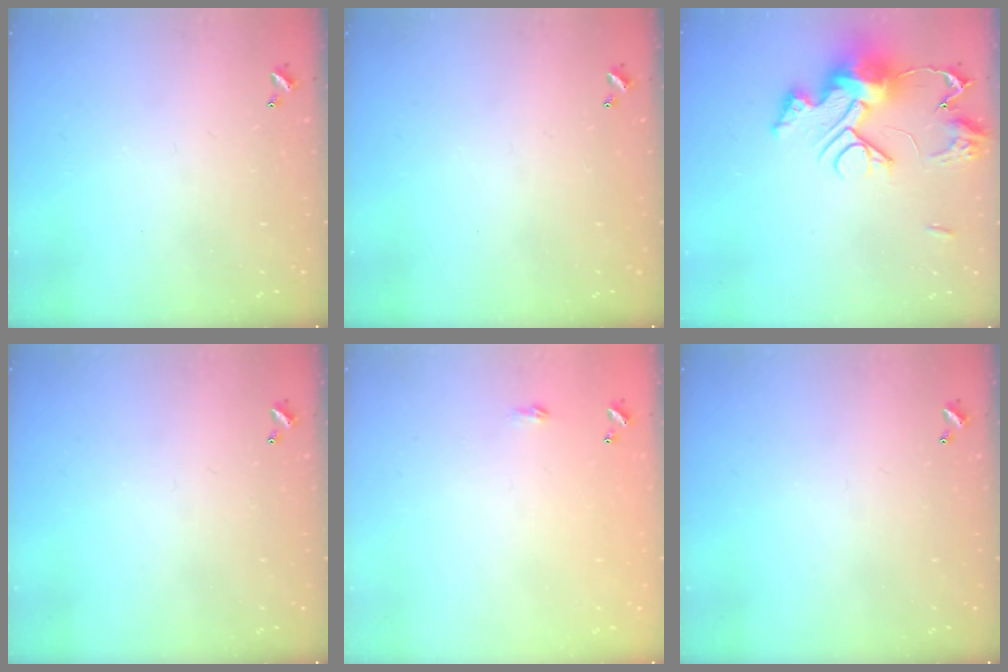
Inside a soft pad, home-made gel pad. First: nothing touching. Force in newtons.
{"total": 0.0}
{"total": 14.4, "press": 14.3, "slide": 1.2}
{"total": 0.0}
{"total": 2.3, "press": 2.3, "slide": 0.4}
{"total": 0.0}